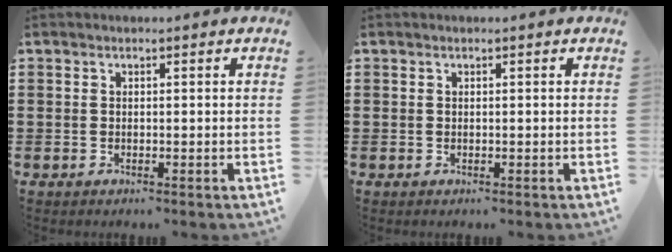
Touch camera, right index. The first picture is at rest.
{"total": 0.0}